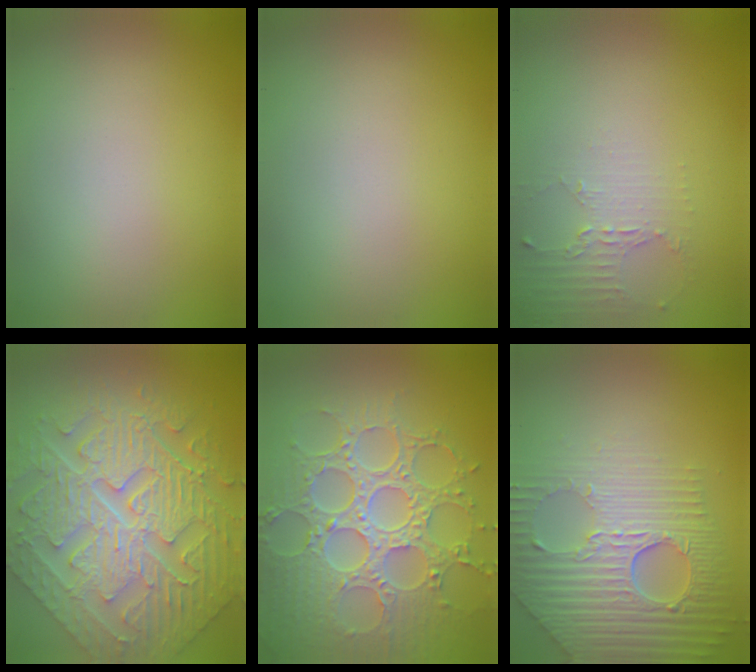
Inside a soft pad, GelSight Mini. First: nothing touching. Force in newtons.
{"total": 0.0}
{"total": 2.1, "press": 1.5, "slide": 1.5}
{"total": 10.8, "press": 8.0, "slide": 7.3}
{"total": 8.7, "press": 6.5, "slide": 5.8}
{"total": 8.9, "press": 6.0, "slide": 6.5}